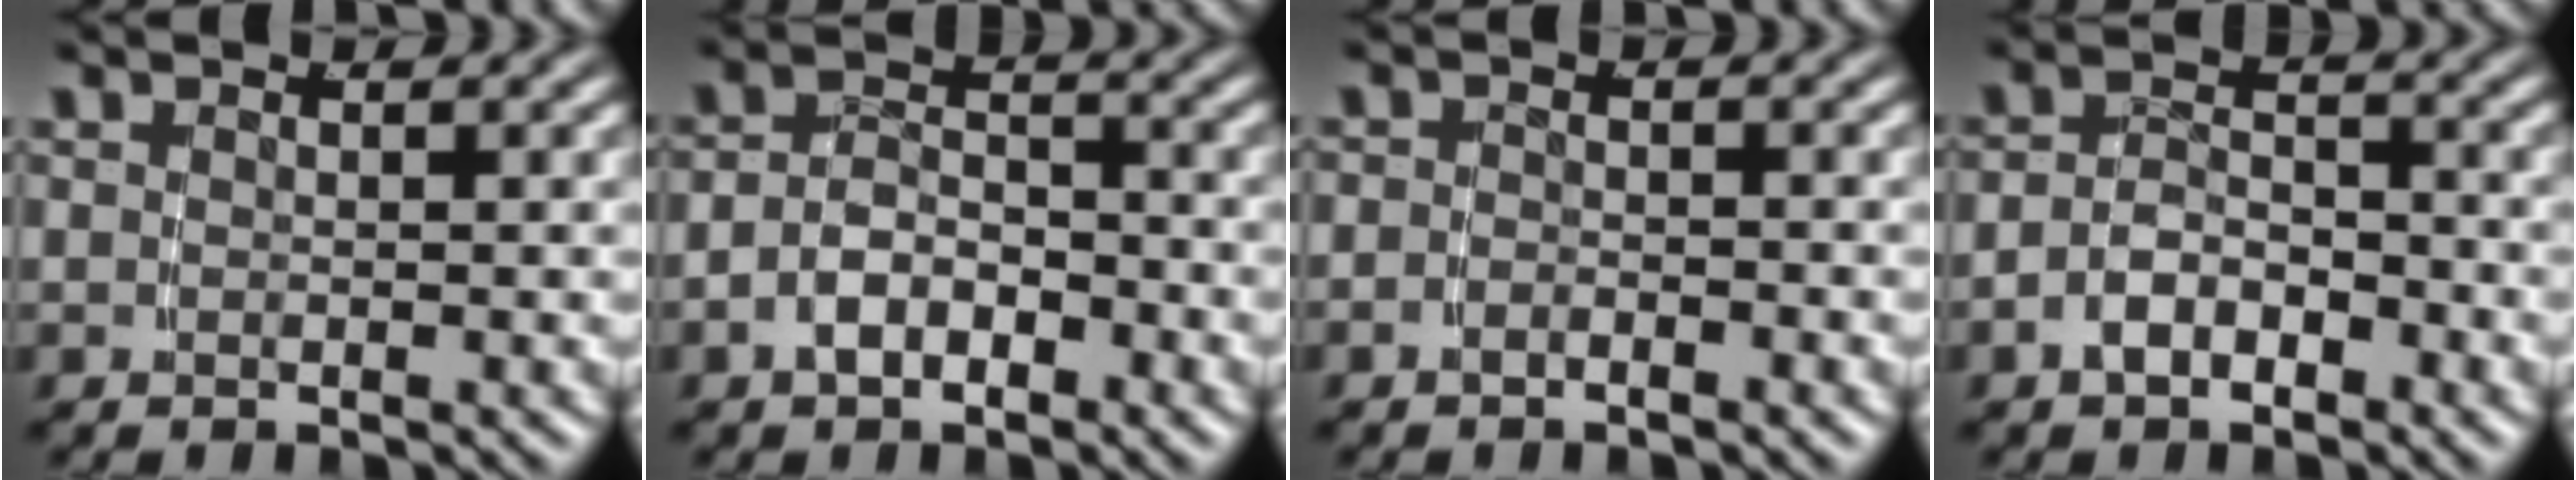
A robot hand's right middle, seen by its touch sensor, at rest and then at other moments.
{"total": 3.8, "force": [-2.1, 2.5, 1.9], "torque": [-0.029, -0.004, -0.038]}
{"total": 1.3, "force": [-1.2, 0.4, 0.1], "torque": [-0.002, -0.004, -0.024]}
{"total": 3.2, "force": [-2.1, 1.9, 1.5], "torque": [-0.020, -0.003, -0.038]}